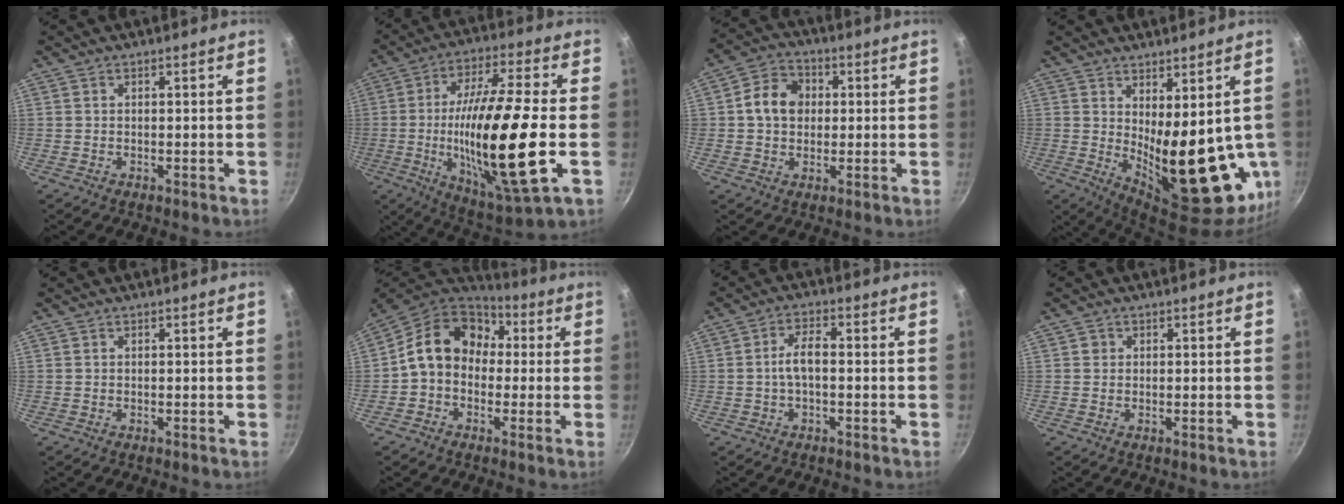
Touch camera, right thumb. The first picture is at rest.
{"total": 23.9, "force": [-3.4, 4.8, 23.1], "torque": [-0.413, 0.005, -0.056]}
{"total": 8.5, "force": [1.0, 7.0, 4.8], "torque": [-0.057, 0.013, 0.004]}
{"total": 18.9, "force": [0.5, 8.0, 17.1], "torque": [-0.211, -0.049, 0.034]}
{"total": 0.0}
{"total": 14.5, "force": [1.1, 11.5, 8.7], "torque": [-0.115, 0.041, -0.005]}
{"total": 4.7, "force": [-0.6, 2.0, 4.2], "torque": [-0.081, 0.023, -0.014]}
{"total": 1.0, "force": [0.2, 0.9, 0.2], "torque": [0.002, 0.001, 0.000]}